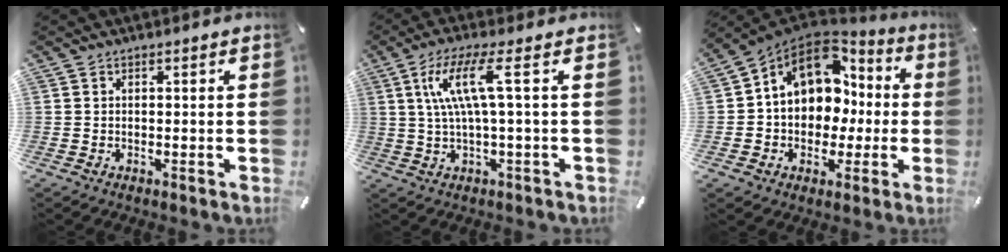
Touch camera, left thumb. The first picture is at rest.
{"total": 10.8, "force": [2.6, 1.6, 10.4], "torque": [-0.205, 0.002, 0.040]}
{"total": 13.0, "force": [3.0, 11.1, 6.0], "torque": [-0.128, -0.013, 0.060]}